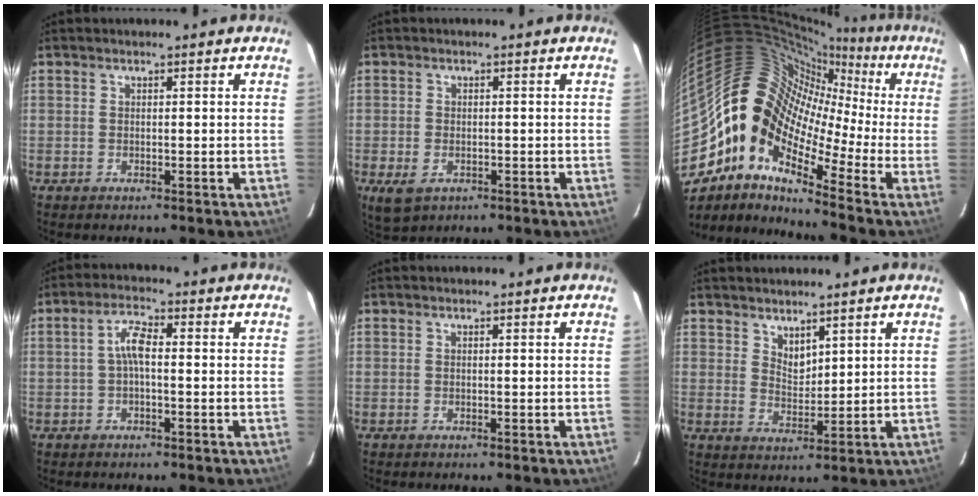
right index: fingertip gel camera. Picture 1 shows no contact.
{"total": 4.7, "force": [-1.8, 3.2, 2.8], "torque": [-0.060, -0.011, -0.028]}
{"total": 16.6, "force": [-3.6, 10.5, 12.3], "torque": [-0.191, 0.009, -0.093]}
{"total": 3.9, "force": [-0.3, 1.3, 3.6], "torque": [-0.075, 0.013, -0.008]}
{"total": 0.0}
{"total": 3.7, "force": [3.0, 1.6, 1.5], "torque": [-0.020, -0.004, 0.057]}